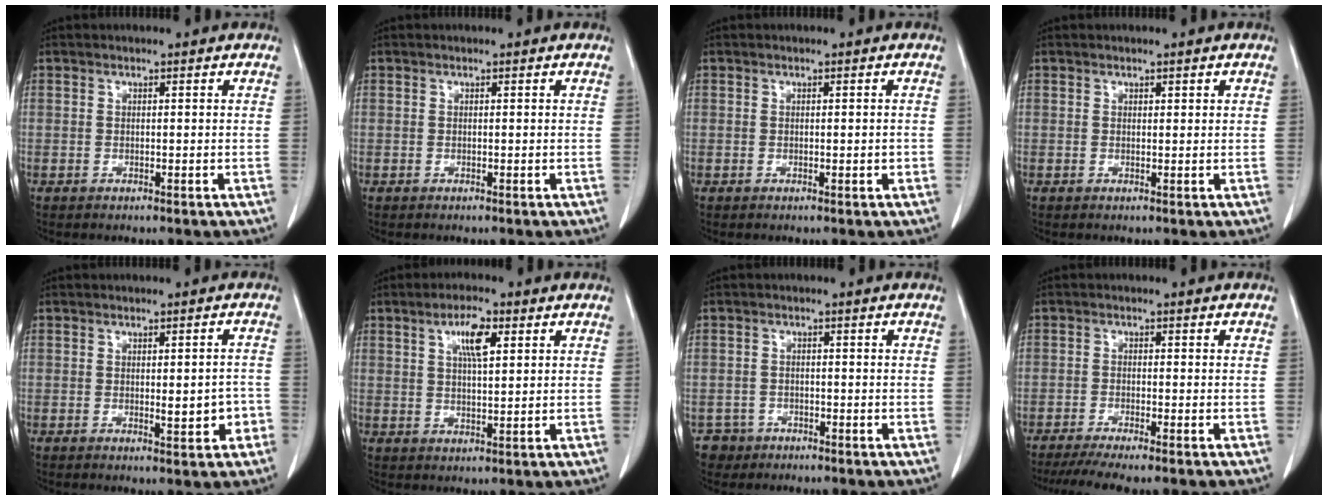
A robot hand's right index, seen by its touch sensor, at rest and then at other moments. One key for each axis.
{"total": 0.0}
{"total": 0.8, "fx": -0.1, "fy": 0.3, "fz": 0.7, "tx": -0.011, "ty": 0.001, "tz": 0.002}
{"total": 0.6, "fx": 0.4, "fy": 0.2, "fz": 0.4, "tx": -0.003, "ty": -0.001, "tz": 0.005}
{"total": 4.1, "fx": -1.0, "fy": 1.4, "fz": 3.7, "tx": -0.044, "ty": 0.000, "tz": -0.007}
{"total": 5.6, "fx": 2.4, "fy": 1.4, "fz": 4.9, "tx": -0.090, "ty": 0.004, "tz": 0.043}
{"total": 3.1, "fx": -1.7, "fy": 2.5, "fz": -0.6, "tx": 0.011, "ty": 0.010, "tz": -0.032}
{"total": 7.0, "fx": -5.7, "fy": 0.0, "fz": 4.0, "tx": -0.057, "ty": -0.012, "tz": -0.091}